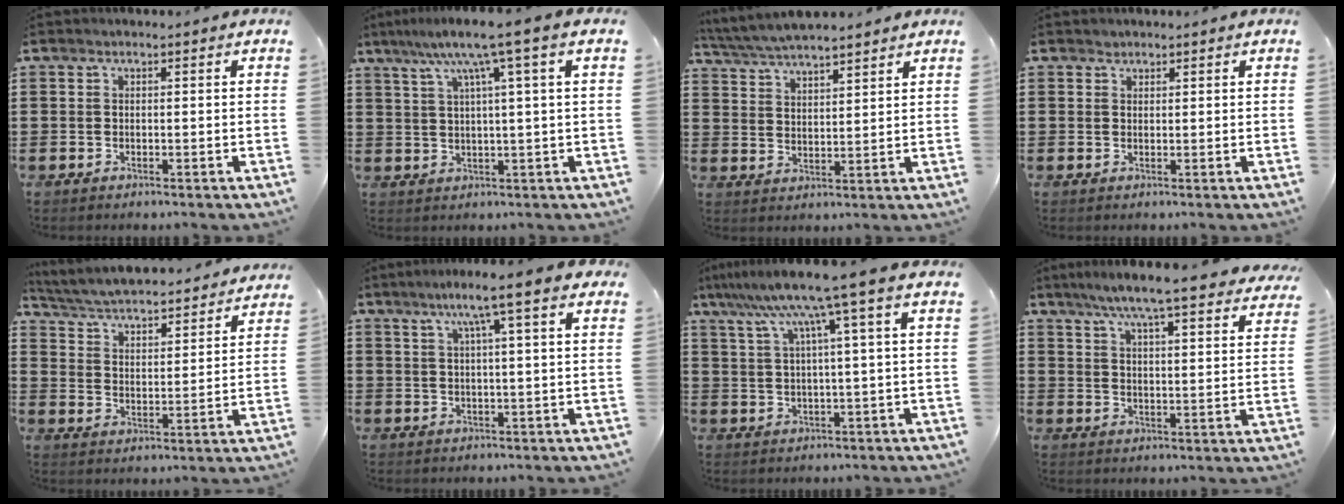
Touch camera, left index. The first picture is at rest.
{"total": 7.7, "force": [3.5, -0.7, 6.8], "torque": [-0.141, -0.005, 0.053]}
{"total": 5.0, "force": [4.8, 0.4, 1.4], "torque": [-0.046, -0.016, 0.086]}
{"total": 0.8, "force": [0.7, 0.4, 0.0], "torque": [-0.002, 0.001, 0.015]}
{"total": 4.3, "force": [4.2, -0.2, 1.0], "torque": [-0.042, -0.036, 0.064]}
{"total": 6.7, "force": [3.8, -0.3, 5.5], "torque": [-0.118, 0.000, 0.060]}
{"total": 8.9, "force": [5.1, -1.1, 7.2], "torque": [-0.154, -0.019, 0.082]}
{"total": 7.5, "force": [6.6, -0.1, 3.7], "torque": [-0.094, -0.031, 0.113]}